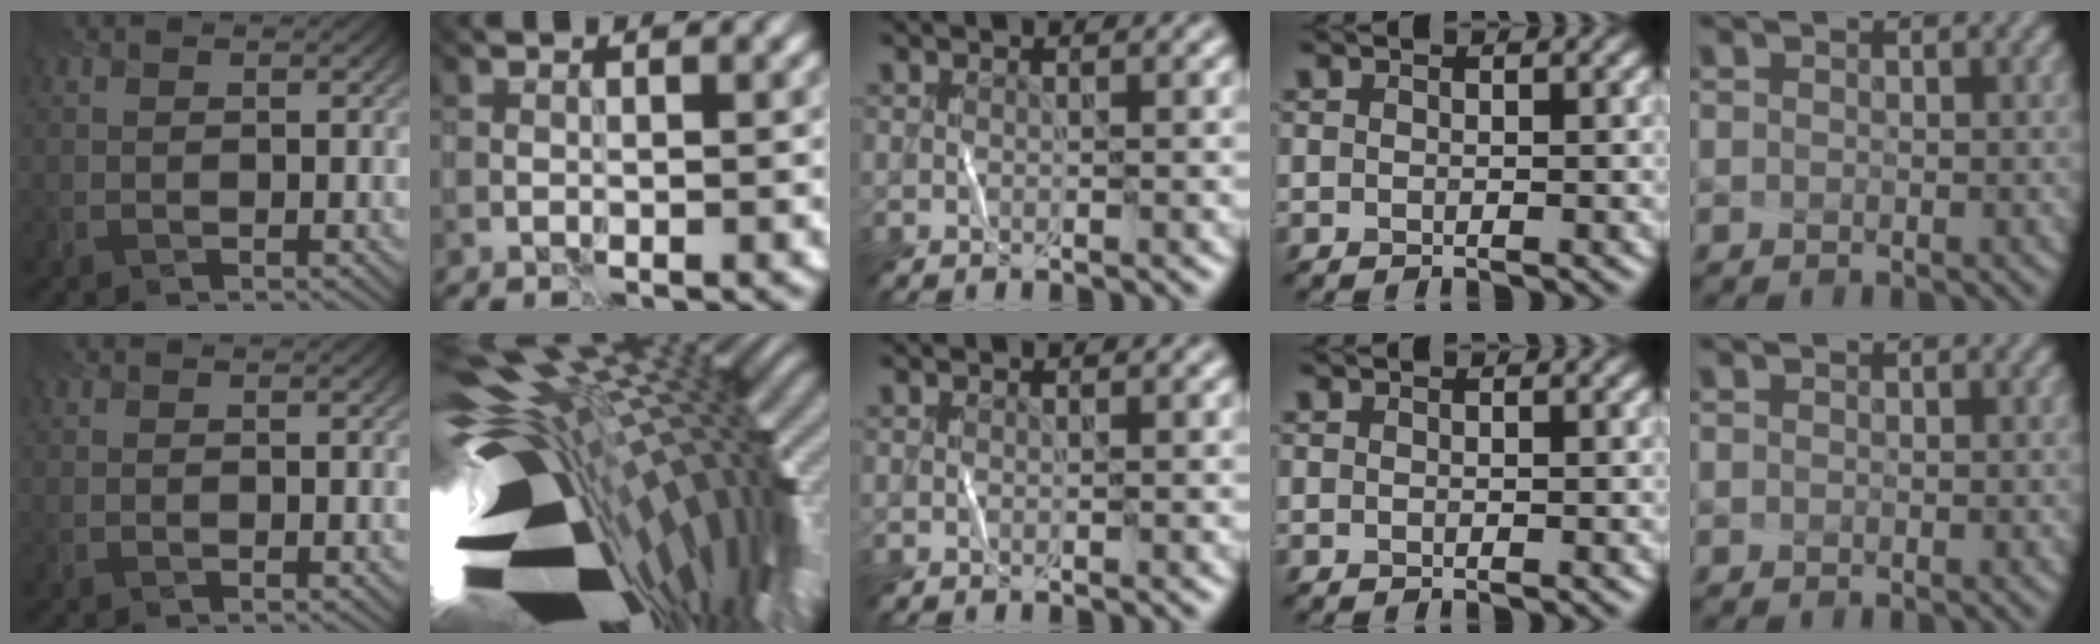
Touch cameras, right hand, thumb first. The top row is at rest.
{"index": {"total": 18.8, "force": [-5.5, 9.7, 15.1], "torque": [-0.250, -0.016, -0.051]}}